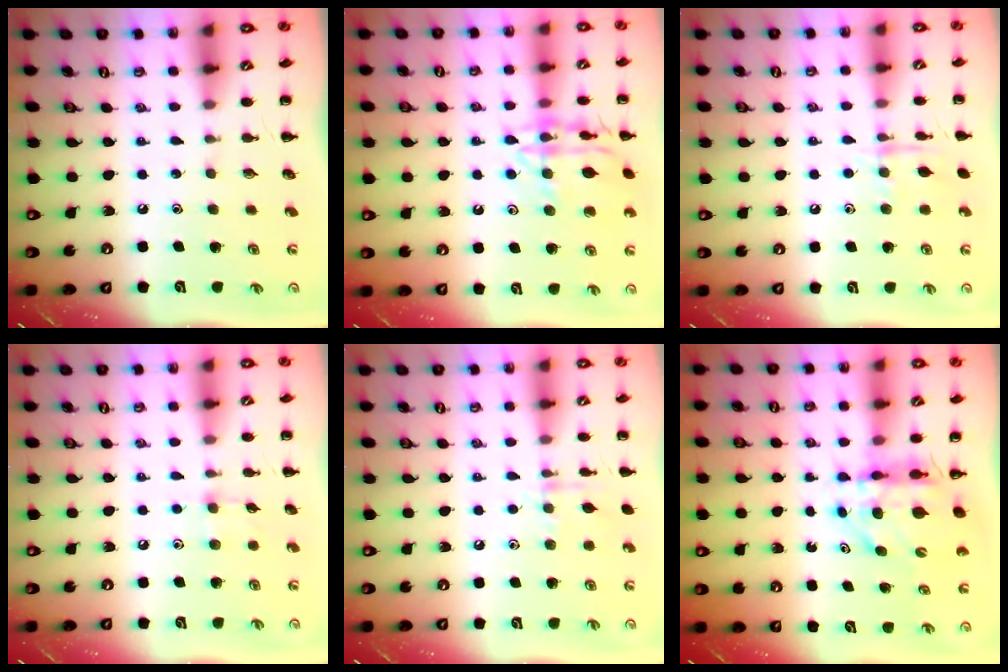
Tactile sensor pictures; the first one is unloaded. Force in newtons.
{"total": 14.8, "press": 14.8, "slide": 0.9}
{"total": 8.0, "press": 7.9, "slide": 0.6}
{"total": 3.2, "press": 3.0, "slide": 1.1}
{"total": 8.3, "press": 8.0, "slide": 2.1}
{"total": 7.2, "press": 6.6, "slide": 2.9}